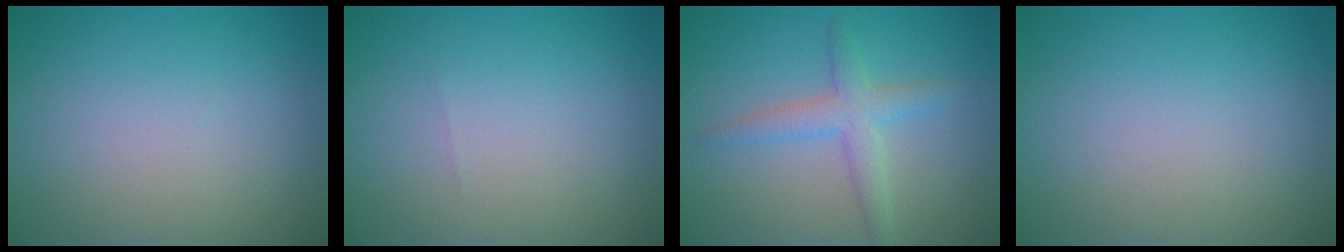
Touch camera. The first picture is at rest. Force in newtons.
{"total": 0.0}
{"total": 2.9, "press": 2.9, "slide": 0.1}
{"total": 0.0}